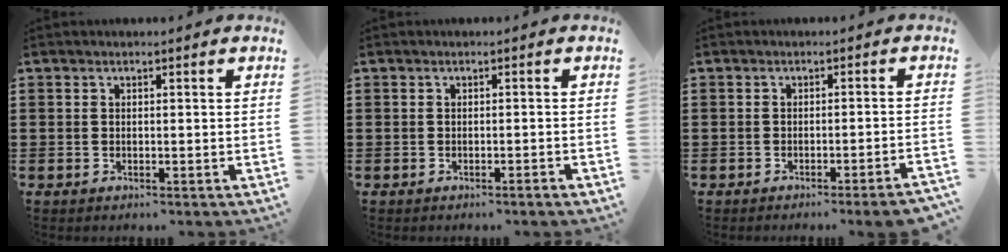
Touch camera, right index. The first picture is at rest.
{"total": 0.7, "force": [-0.5, -0.1, 0.4], "torque": [-0.008, -0.001, -0.011]}
{"total": 2.3, "force": [-1.8, -0.4, 1.4], "torque": [-0.023, -0.005, -0.034]}